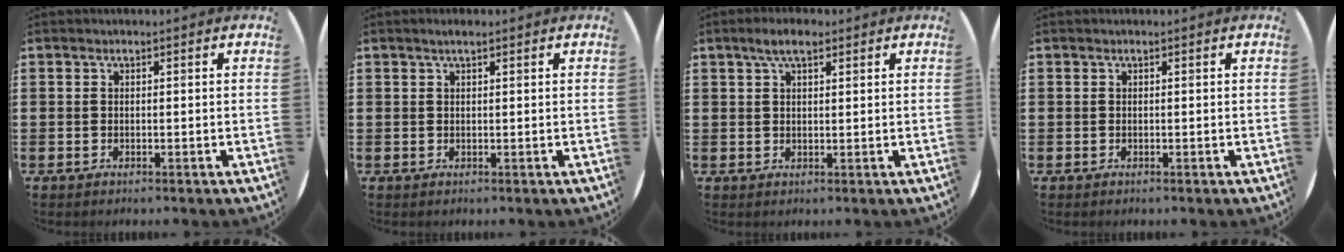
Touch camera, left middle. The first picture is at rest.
{"total": 1.1, "force": [0.7, 0.2, 0.8], "torque": [-0.007, 0.000, 0.010]}
{"total": 3.8, "force": [2.6, 1.5, 2.3], "torque": [-0.042, 0.005, 0.044]}
{"total": 0.0}